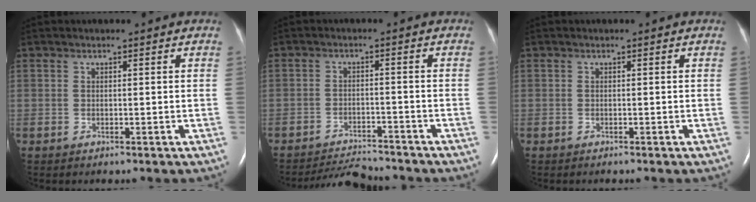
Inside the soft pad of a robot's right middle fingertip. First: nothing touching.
{"total": 5.6, "force": [-5.6, 0.2, 0.1], "torque": [-0.007, -0.008, -0.094]}
{"total": 0.0}